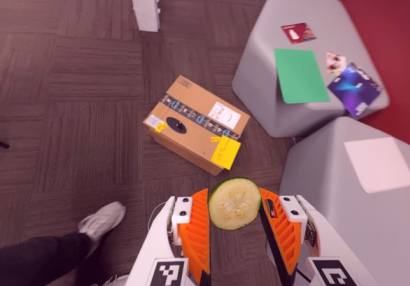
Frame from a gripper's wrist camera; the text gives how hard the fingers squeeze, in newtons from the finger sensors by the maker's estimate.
{"total": 6.7, "left": 7.0, "right": 6.4}